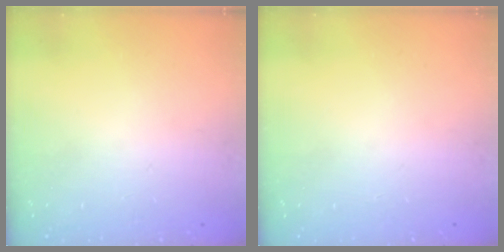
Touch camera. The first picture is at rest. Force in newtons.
{"total": 0.0}